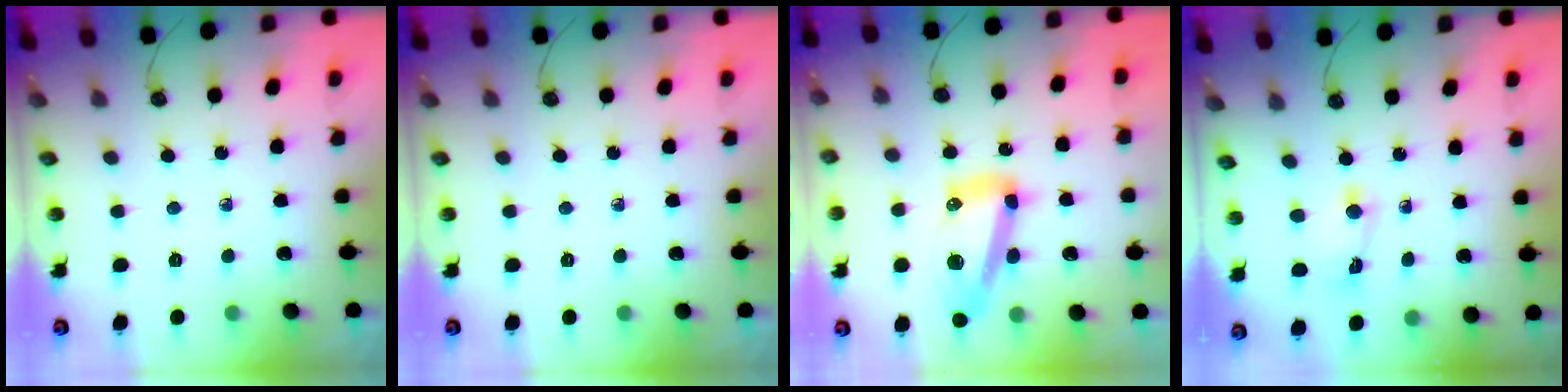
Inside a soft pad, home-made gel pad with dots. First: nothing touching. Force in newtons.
{"total": 0.0}
{"total": 15.0, "press": 14.9, "slide": 1.4}
{"total": 2.2, "press": 2.2, "slide": 0.3}